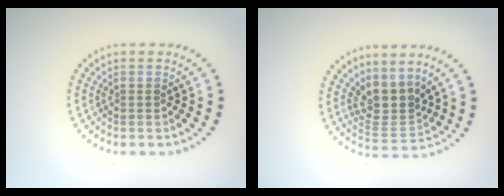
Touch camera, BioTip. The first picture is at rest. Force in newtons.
{"total": 3.3, "press": 2.5, "slide": 2.2}